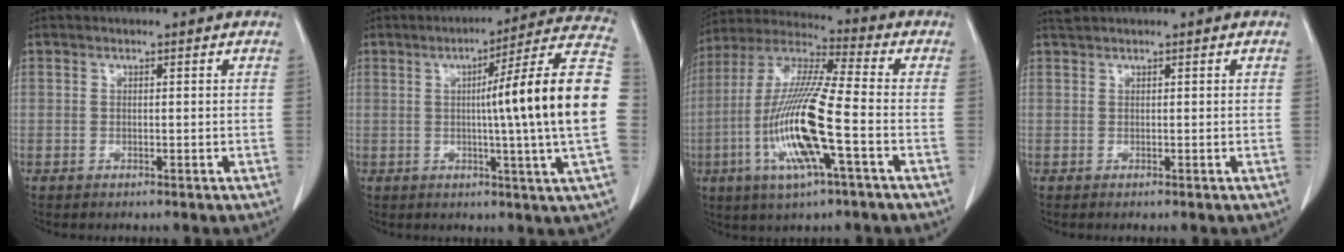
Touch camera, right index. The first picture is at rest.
{"total": 18.6, "force": [-0.1, -2.4, 18.5], "torque": [-0.240, 0.007, -0.017]}
{"total": 16.3, "force": [-4.5, 1.1, 15.6], "torque": [-0.325, -0.011, -0.086]}
{"total": 1.1, "force": [0.8, 0.0, 0.8], "torque": [-0.022, 0.022, 0.018]}